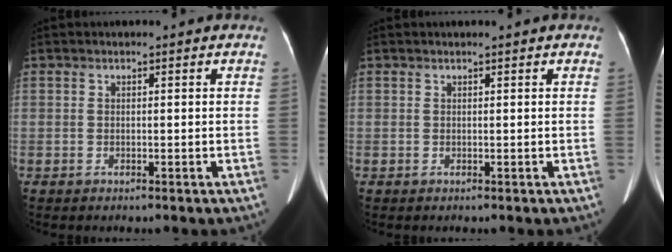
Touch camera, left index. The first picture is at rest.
{"total": 0.0}